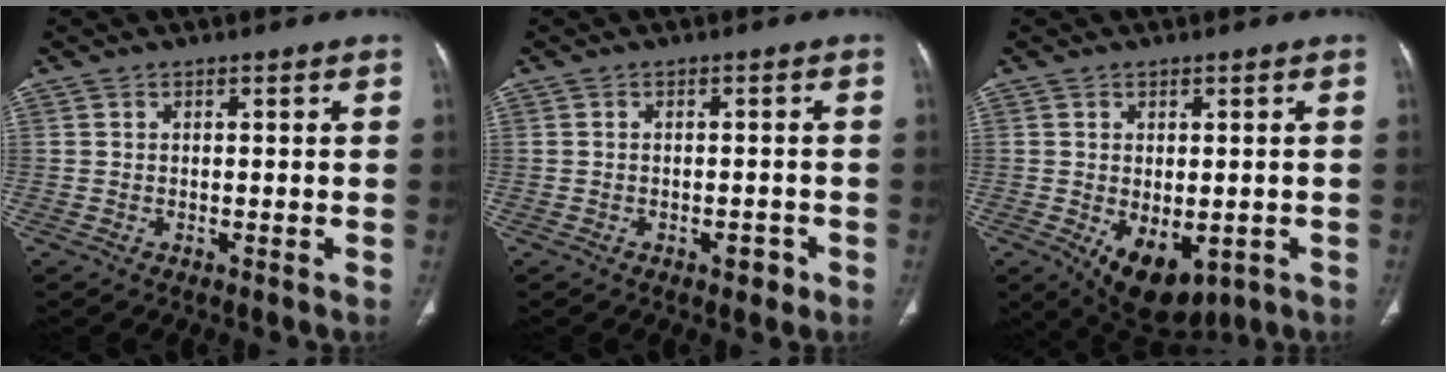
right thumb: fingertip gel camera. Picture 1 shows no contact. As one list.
[{"total": 2.0, "force": [-1.2, 1.0, 1.3], "torque": [-0.012, 0.007, -0.012]}, {"total": 9.9, "force": [-3.2, 5.7, 7.5], "torque": [-0.099, -0.008, -0.027]}]